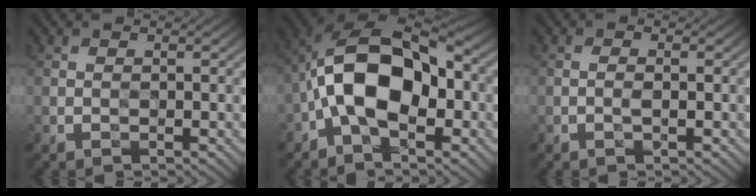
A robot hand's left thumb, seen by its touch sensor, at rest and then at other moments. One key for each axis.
{"total": 12.8, "fx": -1.8, "fy": 7.1, "fz": 10.5, "tx": -0.193, "ty": 0.020, "tz": -0.044}
{"total": 0.8, "fx": -0.3, "fy": 0.1, "fz": 0.7, "tx": -0.013, "ty": 0.003, "tz": -0.006}